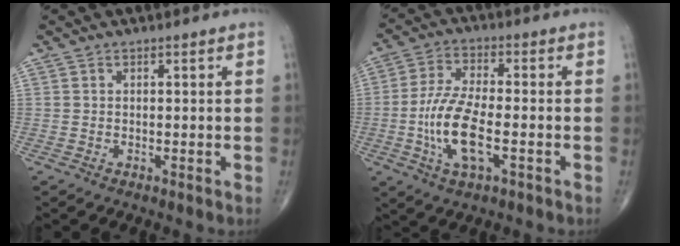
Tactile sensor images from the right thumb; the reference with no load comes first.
{"total": 11.7, "force": [-2.8, 4.5, 10.4], "torque": [-0.218, 0.010, -0.054]}